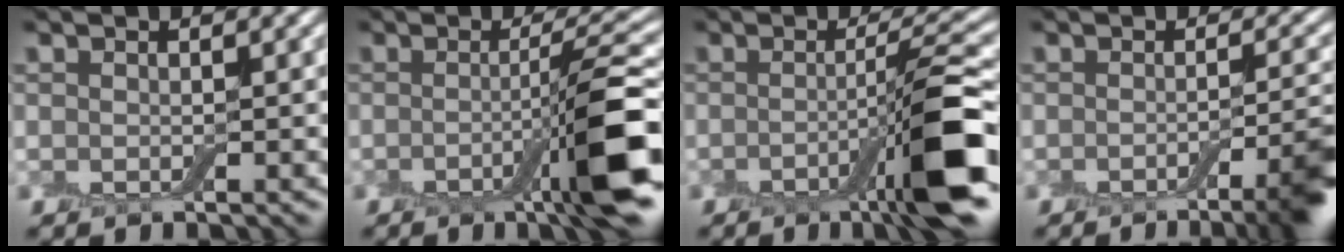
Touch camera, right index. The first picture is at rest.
{"total": 7.9, "force": [-2.1, 0.9, 7.5], "torque": [-0.105, 0.008, -0.043]}
{"total": 7.7, "force": [-2.4, 0.7, 7.2], "torque": [-0.104, 0.007, -0.049]}
{"total": 5.6, "force": [-2.8, 1.2, 4.7], "torque": [-0.053, -0.002, -0.040]}